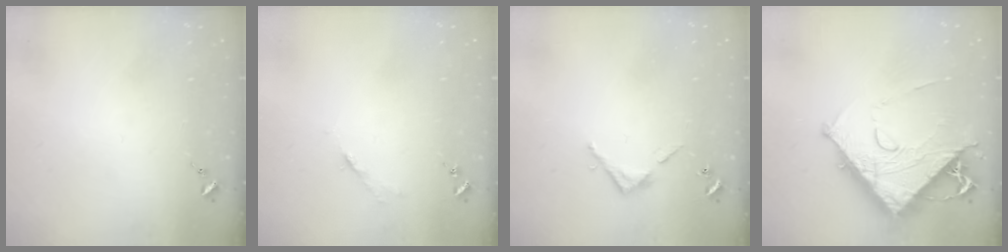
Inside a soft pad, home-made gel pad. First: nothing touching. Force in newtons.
{"total": 2.7, "press": 2.7, "slide": 0.4}
{"total": 3.5, "press": 3.5, "slide": 0.2}
{"total": 14.7, "press": 14.6, "slide": 1.5}